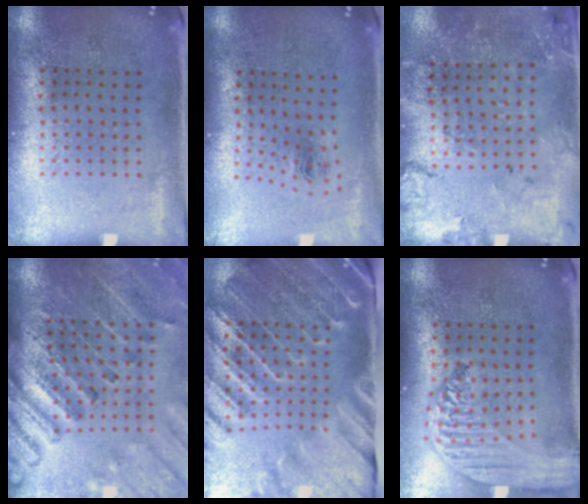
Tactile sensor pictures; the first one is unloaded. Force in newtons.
{"total": 0.9, "press": 0.4, "slide": 0.9}
{"total": 1.7, "press": 1.6, "slide": 0.8}
{"total": 2.8, "press": 2.7, "slide": 0.6}
{"total": 4.0, "press": 3.3, "slide": 2.3}
{"total": 2.9, "press": 2.3, "slide": 1.8}